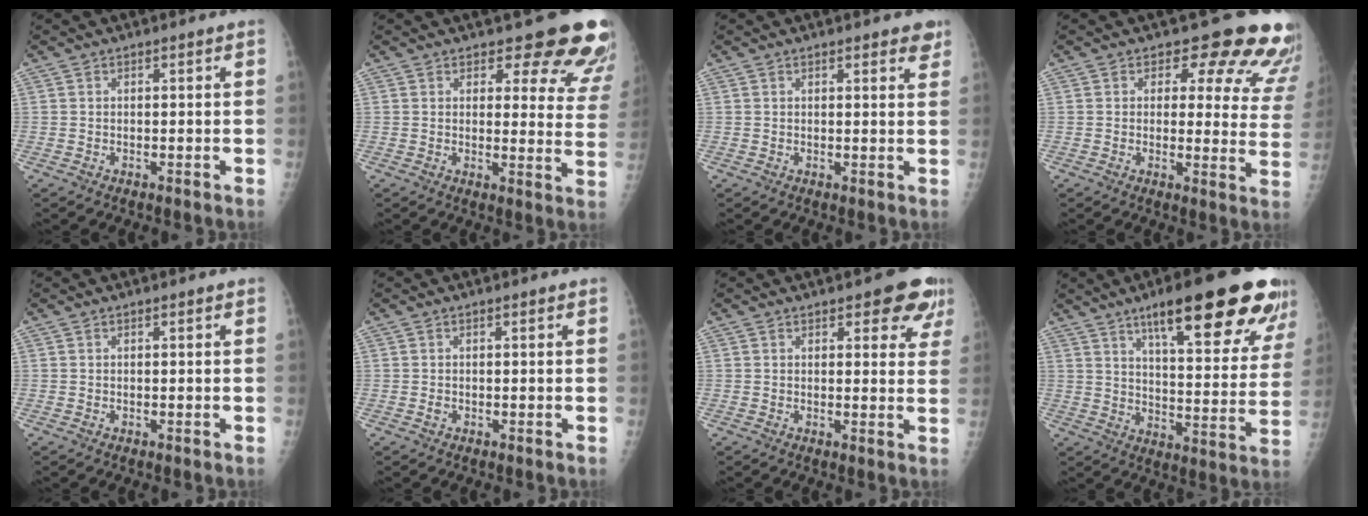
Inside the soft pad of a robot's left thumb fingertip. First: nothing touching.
{"total": 14.4, "force": [12.1, 5.1, 6.1], "torque": [-0.013, -0.079, 0.119]}
{"total": 3.4, "force": [2.4, 1.2, 2.1], "torque": [-0.005, -0.008, 0.025]}
{"total": 15.0, "force": [11.8, 6.5, 6.6], "torque": [-0.014, -0.077, 0.107]}
{"total": 0.0}
{"total": 0.6, "force": [0.0, 0.4, 0.4], "torque": [-0.004, 0.000, -0.001]}
{"total": 7.0, "force": [4.3, 3.1, 4.6], "torque": [-0.018, -0.016, 0.044]}
{"total": 24.7, "force": [15.1, 5.7, 18.7], "torque": [-0.231, -0.047, 0.216]}